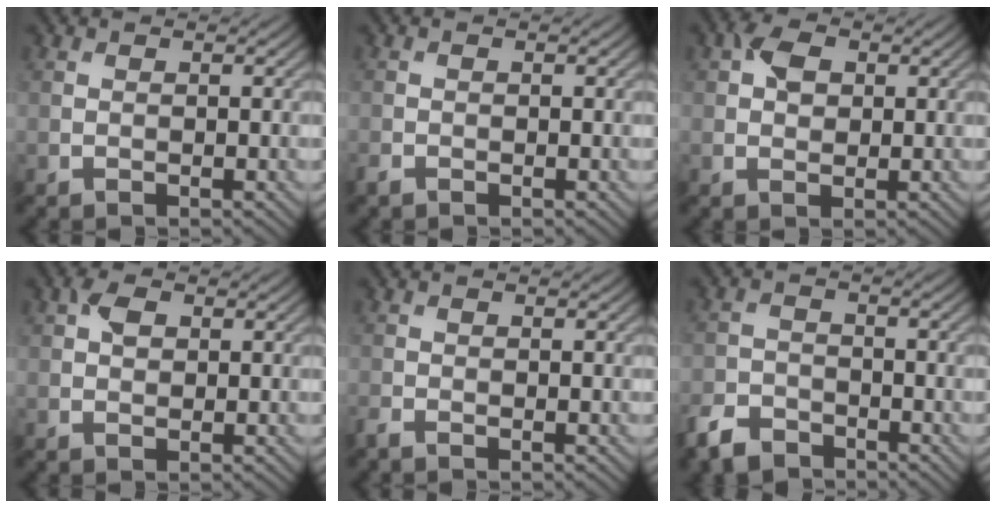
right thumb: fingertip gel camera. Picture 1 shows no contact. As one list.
[{"total": 0.9, "force": [-0.9, 0.3, 0.2], "torque": [-0.007, -0.002, -0.018]}, {"total": 3.1, "force": [0.9, 2.3, 1.9], "torque": [-0.037, 0.006, 0.009]}, {"total": 2.1, "force": [0.7, 1.4, 1.4], "torque": [-0.027, 0.005, 0.008]}, {"total": 1.1, "force": [-1.0, 0.1, 0.4], "torque": [-0.014, -0.004, -0.026]}, {"total": 4.6, "force": [-3.8, 2.2, 1.6], "torque": [-0.036, -0.007, -0.083]}]